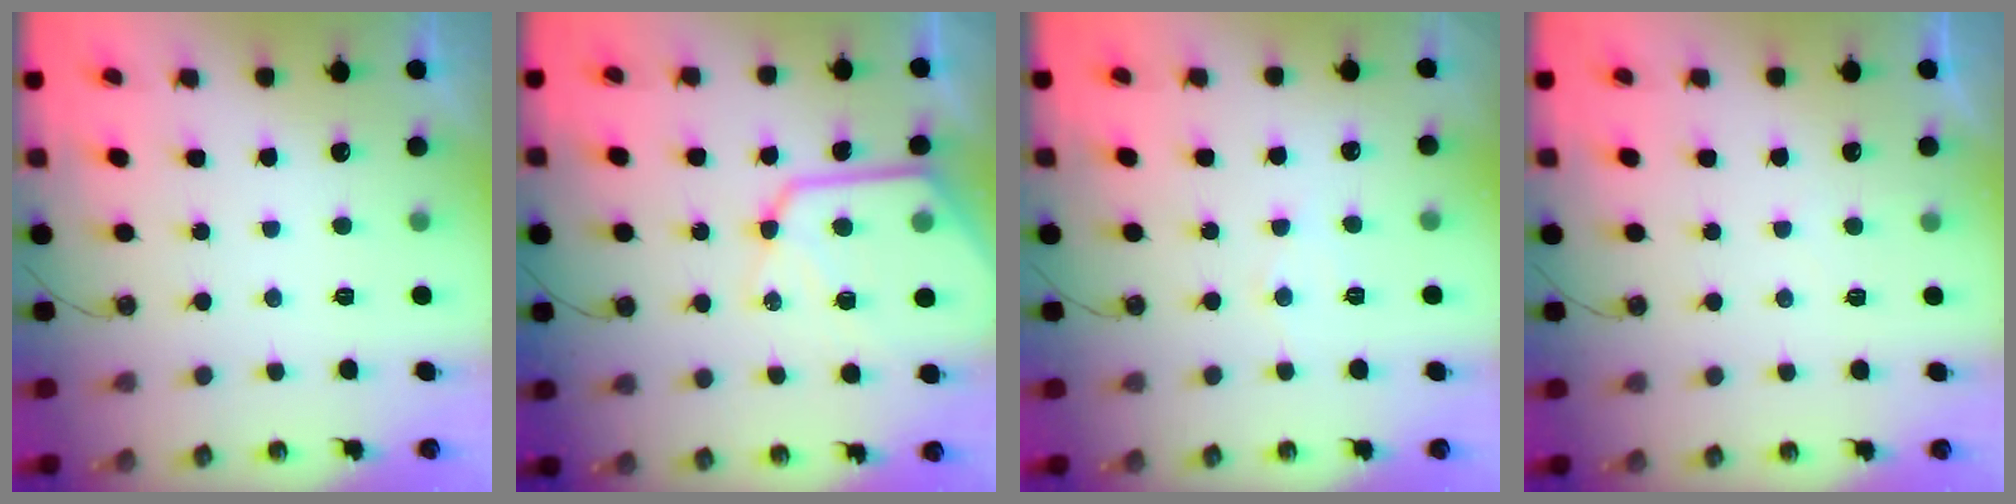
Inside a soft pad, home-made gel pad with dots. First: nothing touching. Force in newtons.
{"total": 15.8, "press": 15.8, "slide": 1.4}
{"total": 4.4, "press": 4.3, "slide": 0.7}
{"total": 2.0, "press": 2.0, "slide": 0.3}